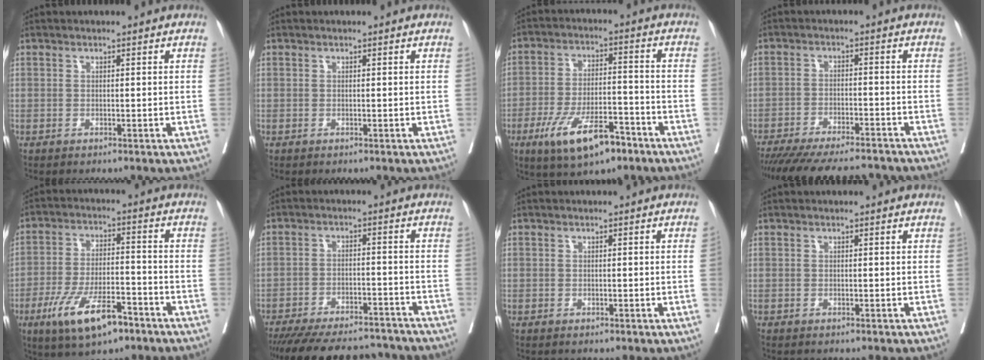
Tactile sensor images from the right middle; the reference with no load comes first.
{"total": 0.0}
{"total": 11.9, "force": [-7.1, 4.0, 8.7], "torque": [-0.159, -0.004, -0.116]}
{"total": 18.1, "force": [-16.1, 3.3, 7.4], "torque": [-0.143, -0.026, -0.228]}
{"total": 11.7, "force": [-6.8, 3.6, 8.8], "torque": [-0.167, -0.008, -0.115]}
{"total": 19.0, "force": [-17.0, 4.6, 7.1], "torque": [-0.145, -0.014, -0.239]}
{"total": 0.6, "force": [-0.2, 0.1, 0.6], "torque": [-0.009, 0.003, -0.003]}
{"total": 0.0}